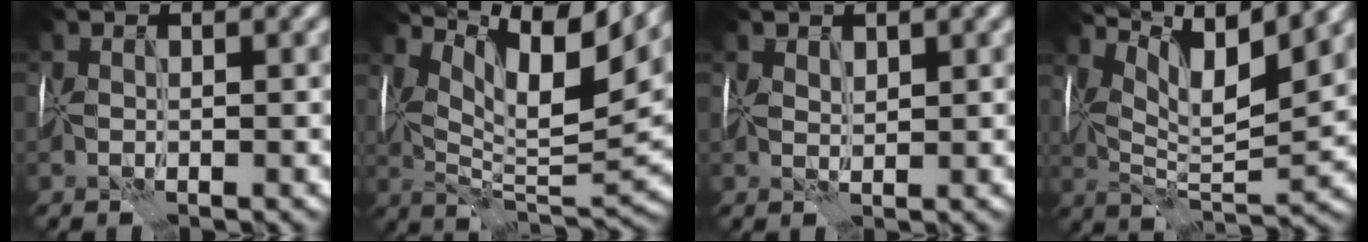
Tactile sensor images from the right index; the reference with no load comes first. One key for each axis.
{"total": 12.4, "fx": 6.1, "fy": 3.8, "fz": 10.1, "tx": -0.174, "ty": 0.009, "tz": 0.104}
{"total": 0.5, "fx": 0.5, "fy": 0.0, "fz": 0.2, "tx": -0.005, "ty": -0.004, "tz": 0.010}
{"total": 10.9, "fx": 6.2, "fy": 2.6, "fz": 8.6, "tx": -0.149, "ty": 0.009, "tz": 0.104}